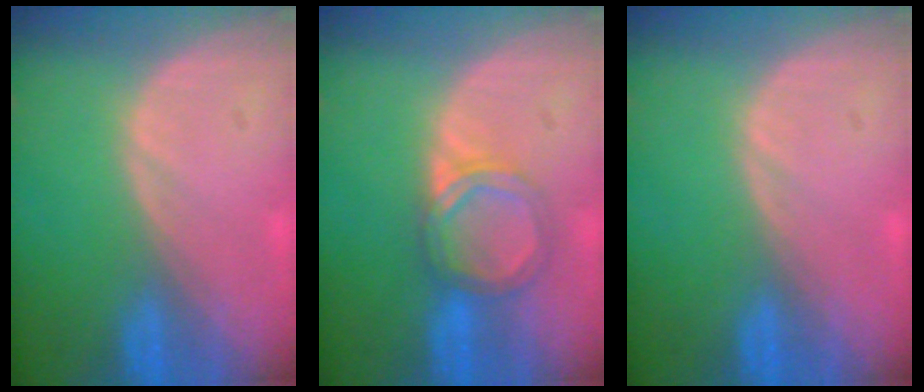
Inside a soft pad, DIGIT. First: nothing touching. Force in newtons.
{"total": 4.5, "press": 4.5, "slide": 0.4}
{"total": 0.0}